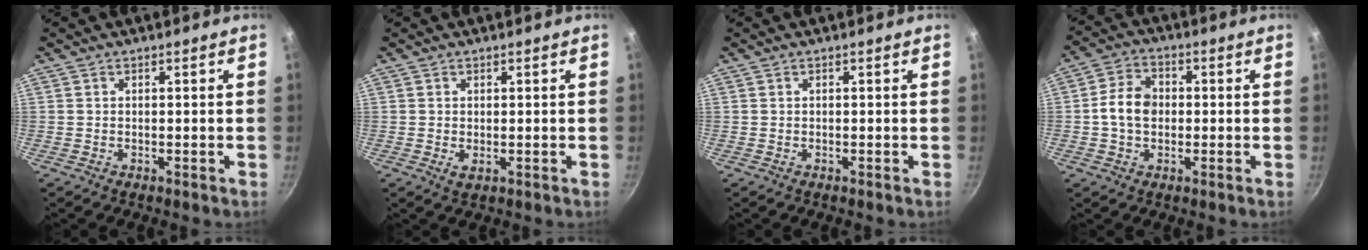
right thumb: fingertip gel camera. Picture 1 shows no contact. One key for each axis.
{"total": 1.4, "fx": 0.1, "fy": 0.9, "fz": 1.1, "tx": -0.018, "ty": -0.006, "tz": 0.002}
{"total": 0.0}
{"total": 7.4, "fx": -0.1, "fy": 5.6, "fz": 4.9, "tx": -0.073, "ty": 0.020, "tz": -0.014}